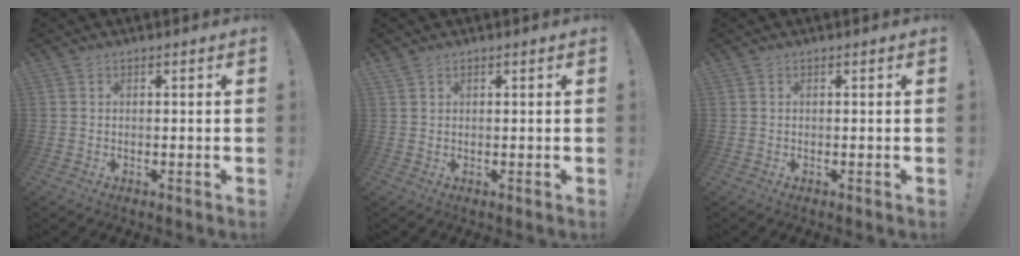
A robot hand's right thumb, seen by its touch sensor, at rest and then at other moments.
{"total": 0.9, "force": [0.7, 0.1, 0.4], "torque": [-0.003, -0.003, 0.013]}
{"total": 0.0}